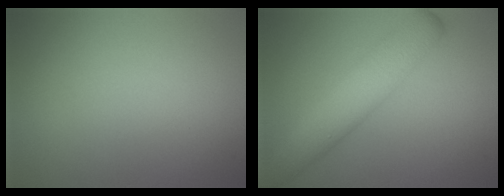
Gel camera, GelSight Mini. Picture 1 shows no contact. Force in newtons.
{"total": 5.4, "press": 5.4, "slide": 0.4}